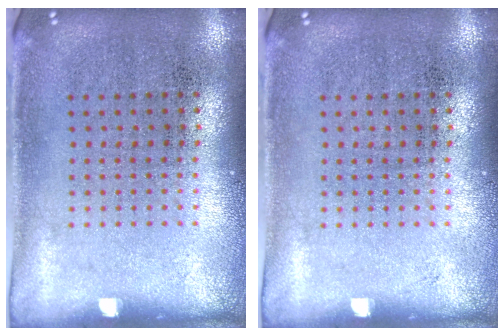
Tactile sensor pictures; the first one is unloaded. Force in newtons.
{"total": 0.0}